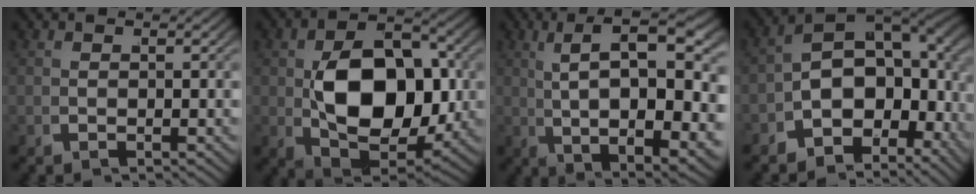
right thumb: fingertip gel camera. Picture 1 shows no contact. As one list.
[{"total": 12.8, "force": [-0.3, 7.9, 10.1], "torque": [-0.193, -0.039, 0.005]}, {"total": 12.0, "force": [2.0, 4.6, 10.9], "torque": [-0.161, 0.001, 0.037]}, {"total": 13.4, "force": [-1.7, 9.2, 9.6], "torque": [-0.150, -0.018, -0.039]}]